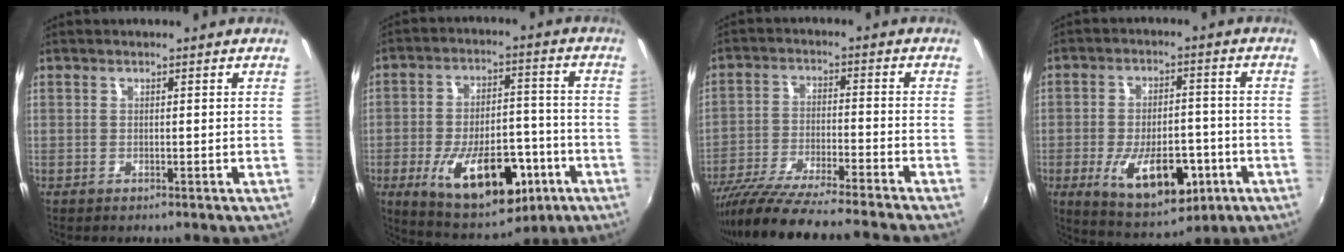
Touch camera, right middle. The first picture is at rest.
{"total": 19.0, "force": [-7.9, 9.4, 14.6], "torque": [-0.262, -0.007, -0.100]}
{"total": 16.1, "force": [-14.2, -1.3, 7.4], "torque": [-0.151, -0.041, -0.244]}
{"total": 14.6, "force": [-5.4, 7.3, 11.5], "torque": [-0.212, -0.015, -0.067]}